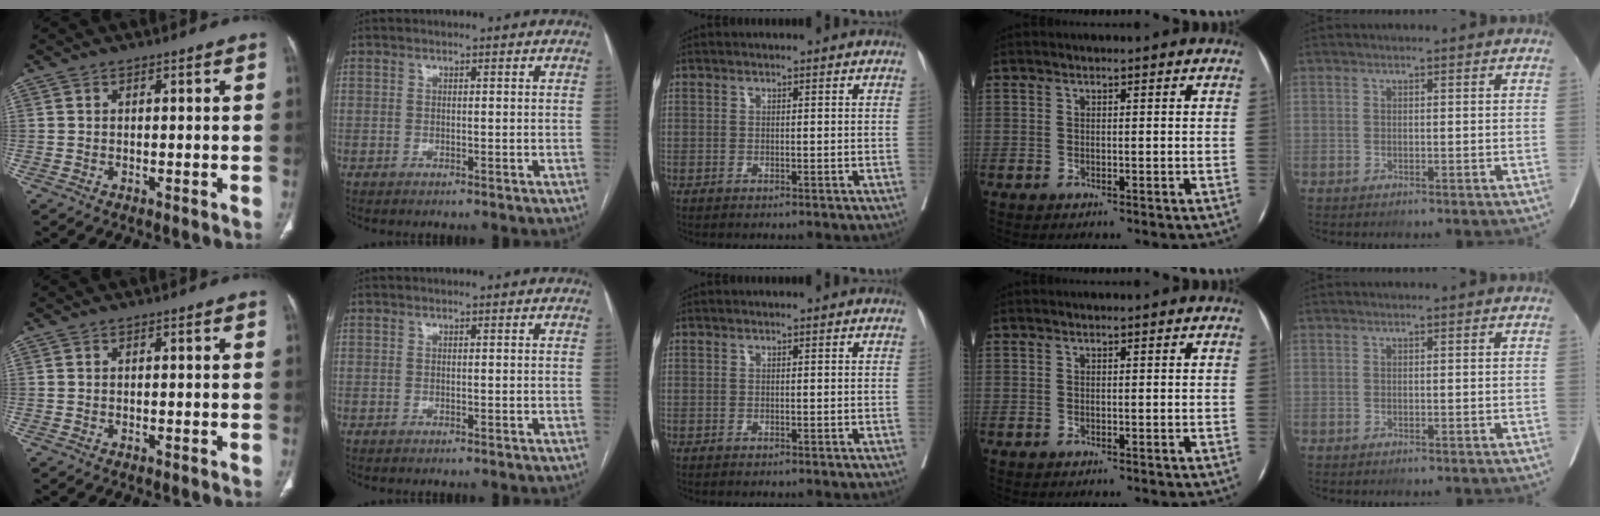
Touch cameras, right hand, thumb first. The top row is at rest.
{}